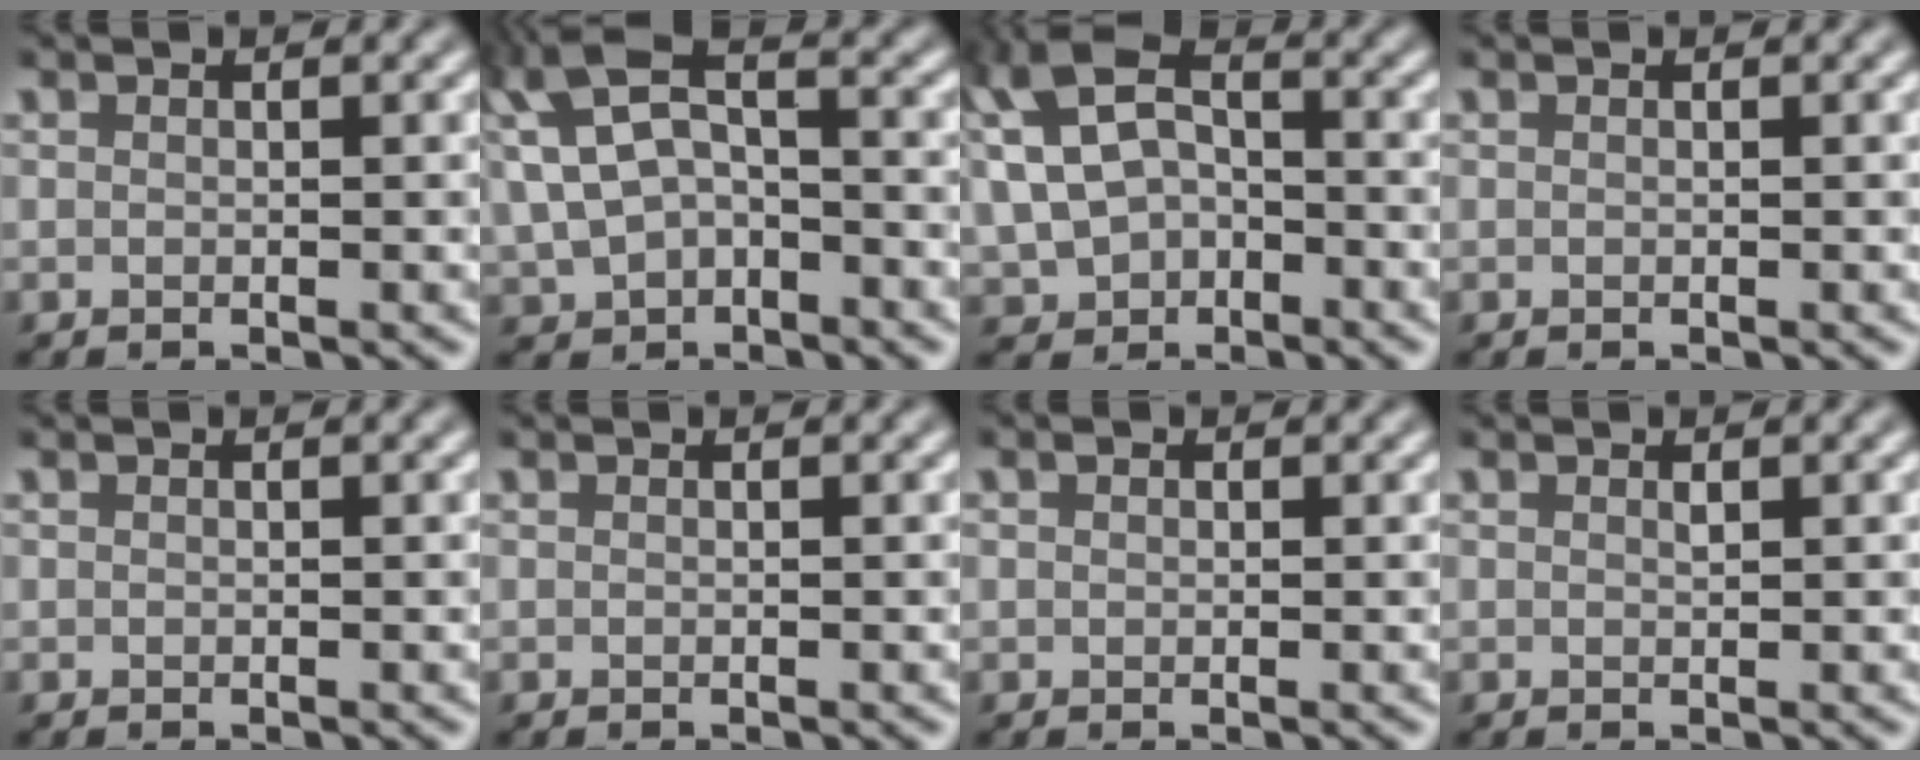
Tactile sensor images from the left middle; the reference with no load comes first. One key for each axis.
{"total": 8.6, "fx": 1.3, "fy": 5.6, "fz": 6.5, "tx": -0.140, "ty": 0.011, "tz": 0.031}
{"total": 7.7, "fx": 0.2, "fy": 5.6, "fz": 5.3, "tx": -0.122, "ty": 0.003, "tz": 0.002}
{"total": 0.0}
{"total": 0.0}
{"total": 0.0}
{"total": 0.7, "fx": 0.4, "fy": 0.6, "fz": 0.3, "tx": -0.005, "ty": -0.001, "tz": 0.002}
{"total": 0.0}